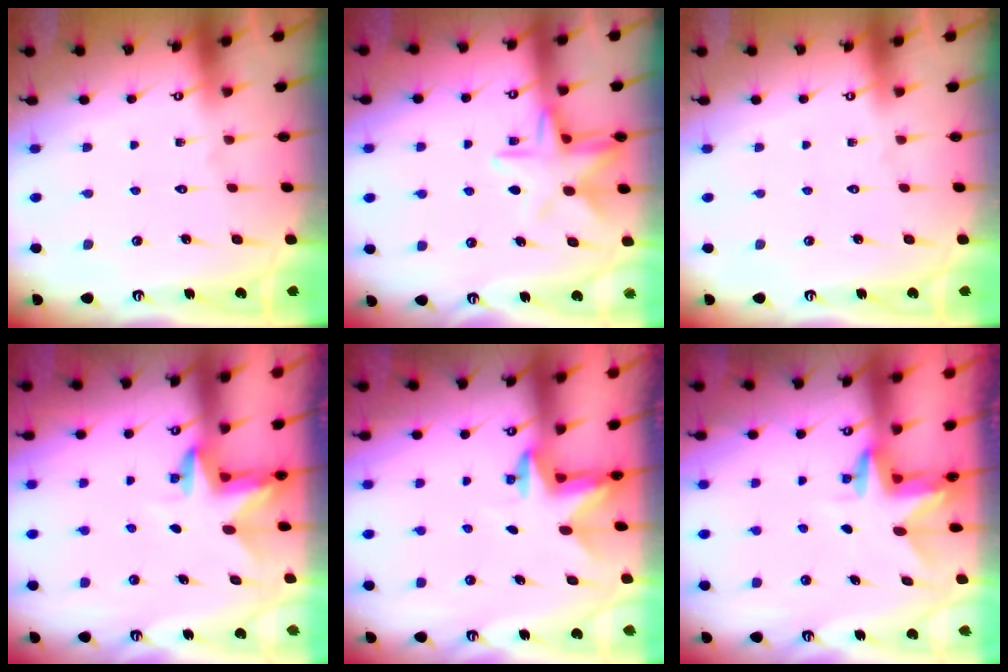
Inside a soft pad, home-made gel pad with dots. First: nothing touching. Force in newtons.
{"total": 10.7, "press": 10.6, "slide": 0.9}
{"total": 0.0}
{"total": 3.3, "press": 3.3, "slide": 0.2}
{"total": 2.7, "press": 2.6, "slide": 0.6}
{"total": 2.8, "press": 2.8, "slide": 0.1}